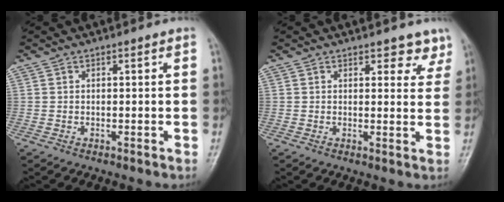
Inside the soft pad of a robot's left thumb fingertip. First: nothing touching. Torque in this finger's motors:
{"motor_torque": [-0.09, 0.17, -0.23, -0.12, 0.05]}